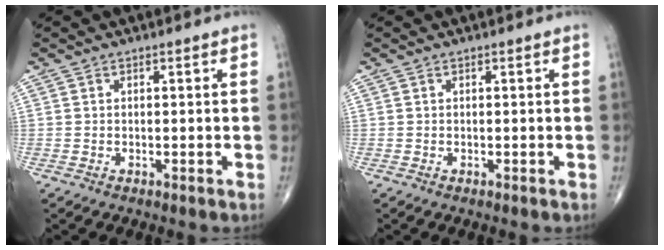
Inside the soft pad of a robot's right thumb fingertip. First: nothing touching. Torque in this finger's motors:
{"motor_torque": [0.01, 0.01, 0.08, 0.08, 0.01]}